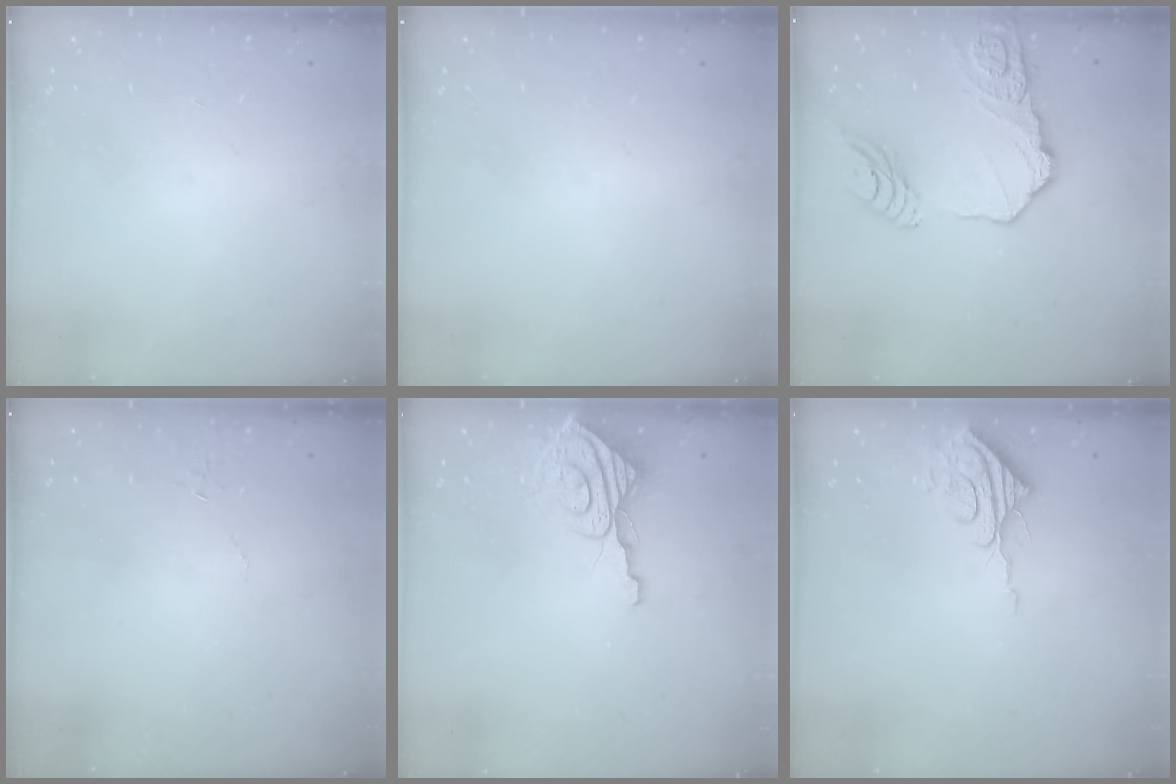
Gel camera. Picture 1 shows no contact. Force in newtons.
{"total": 0.0}
{"total": 15.9, "press": 15.8, "slide": 1.8}
{"total": 4.6, "press": 4.5, "slide": 0.4}
{"total": 8.8, "press": 8.7, "slide": 0.8}
{"total": 8.2, "press": 8.1, "slide": 0.9}